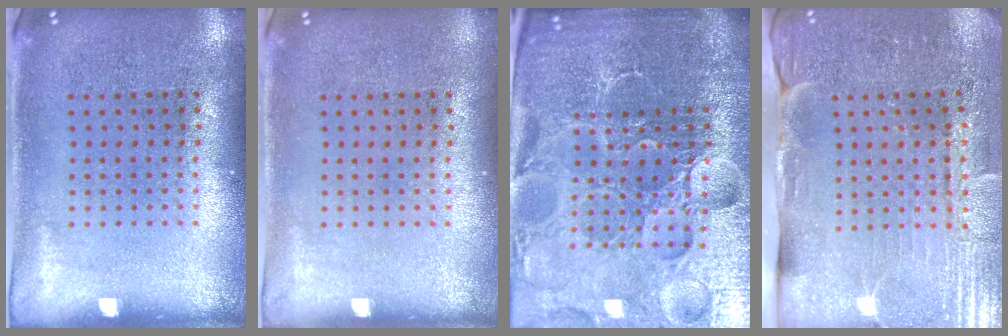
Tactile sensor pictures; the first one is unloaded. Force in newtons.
{"total": 0.0}
{"total": 6.4, "press": 5.8, "slide": 2.8}
{"total": 3.6, "press": 3.5, "slide": 0.7}